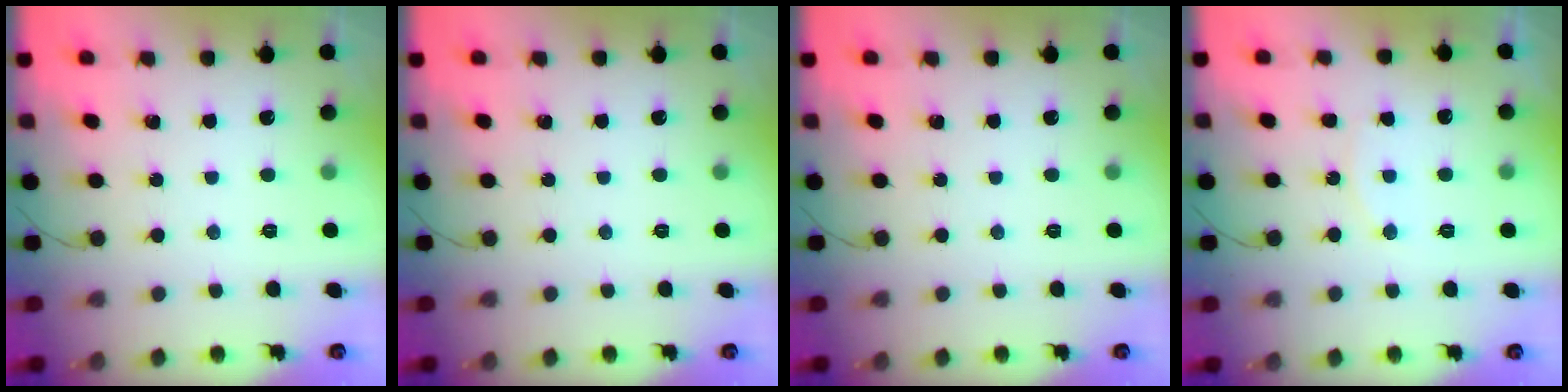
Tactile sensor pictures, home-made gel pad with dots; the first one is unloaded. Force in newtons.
{"total": 0.0}
{"total": 0.0}
{"total": 6.3, "press": 6.3, "slide": 0.2}